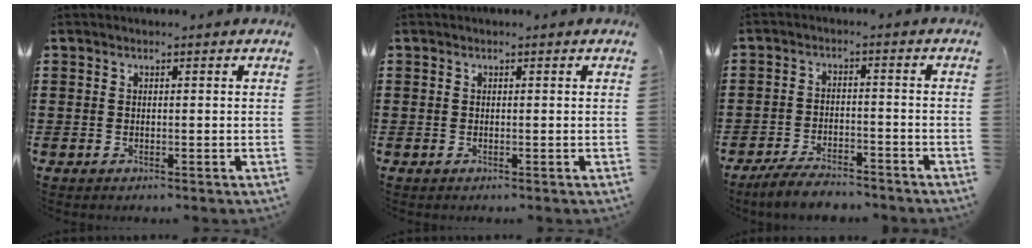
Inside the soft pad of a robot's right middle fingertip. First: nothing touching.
{"total": 0.0}
{"total": 4.7, "force": [-4.4, 0.9, 1.1], "torque": [-0.025, 0.007, -0.091]}